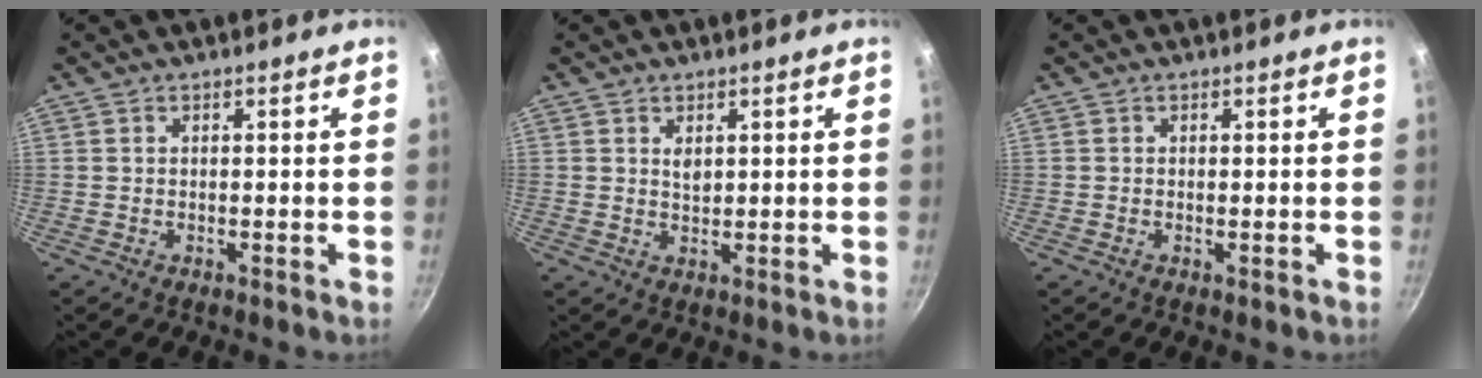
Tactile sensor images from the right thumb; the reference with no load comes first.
{"total": 2.0, "force": [0.9, 1.1, 1.4], "torque": [-0.020, -0.007, 0.016]}
{"total": 0.0}